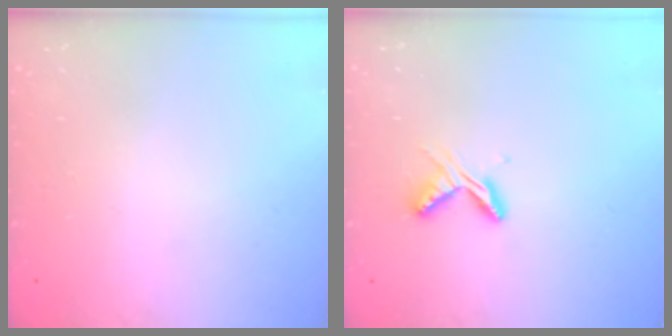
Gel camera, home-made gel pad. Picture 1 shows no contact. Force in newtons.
{"total": 5.7, "press": 5.7, "slide": 0.6}